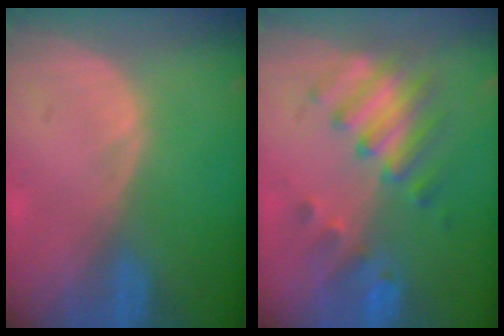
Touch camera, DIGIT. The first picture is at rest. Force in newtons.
{"total": 7.1, "press": 6.8, "slide": 2.0}